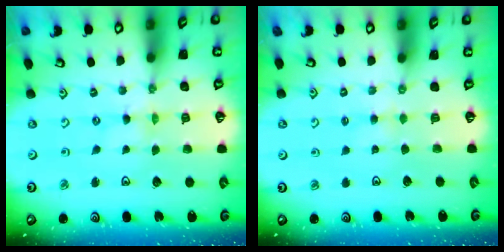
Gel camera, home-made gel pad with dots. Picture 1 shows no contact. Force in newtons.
{"total": 1.6, "press": 1.5, "slide": 0.4}